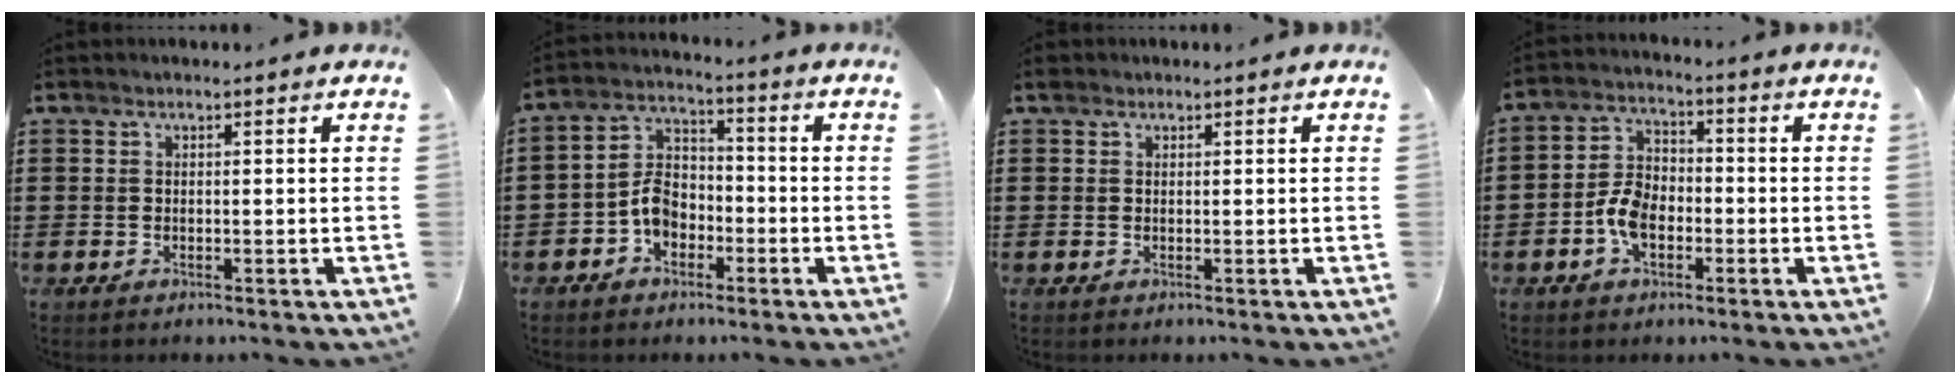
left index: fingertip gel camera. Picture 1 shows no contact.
{"total": 6.1, "force": [-2.6, 4.4, 3.4], "torque": [-0.077, 0.017, -0.052]}
{"total": 0.8, "force": [0.6, 0.5, 0.2], "torque": [-0.006, 0.004, 0.011]}
{"total": 6.2, "force": [-2.2, 4.0, 4.3], "torque": [-0.103, 0.006, -0.047]}